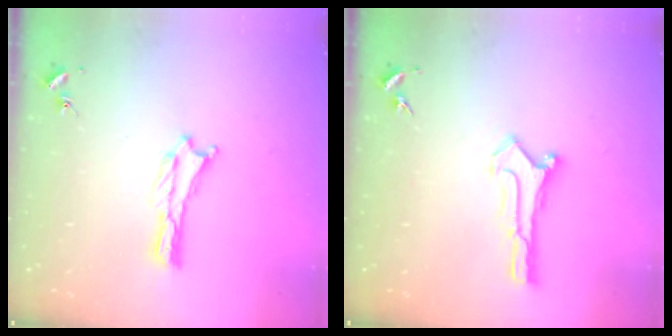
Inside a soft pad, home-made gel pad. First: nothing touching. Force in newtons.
{"total": 0.0}